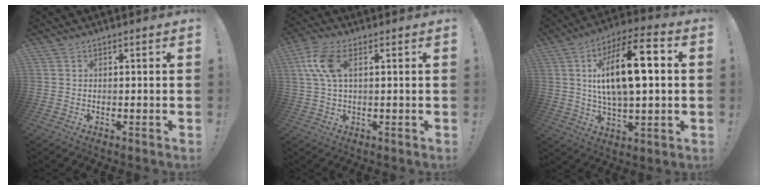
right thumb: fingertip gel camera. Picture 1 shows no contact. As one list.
[{"total": 8.9, "force": [2.3, 3.9, 7.6], "torque": [-0.159, -0.001, 0.045]}, {"total": 18.2, "force": [3.0, 6.7, 16.6], "torque": [-0.279, -0.001, 0.036]}]